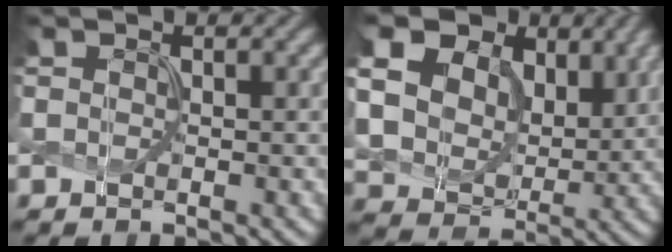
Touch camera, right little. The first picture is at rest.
{"total": 14.5, "force": [6.6, 11.0, 6.8], "torque": [-0.182, 0.018, 0.140]}